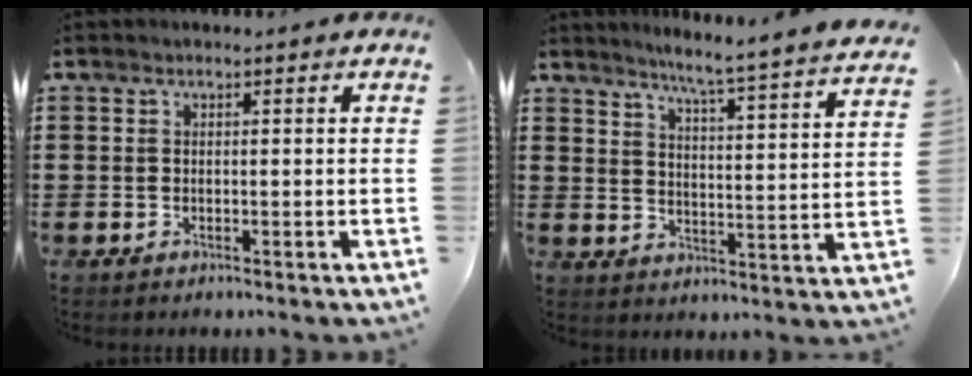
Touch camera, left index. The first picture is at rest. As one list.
[{"total": 5.2, "force": [4.6, -1.6, 1.8], "torque": [-0.047, -0.050, 0.069]}]